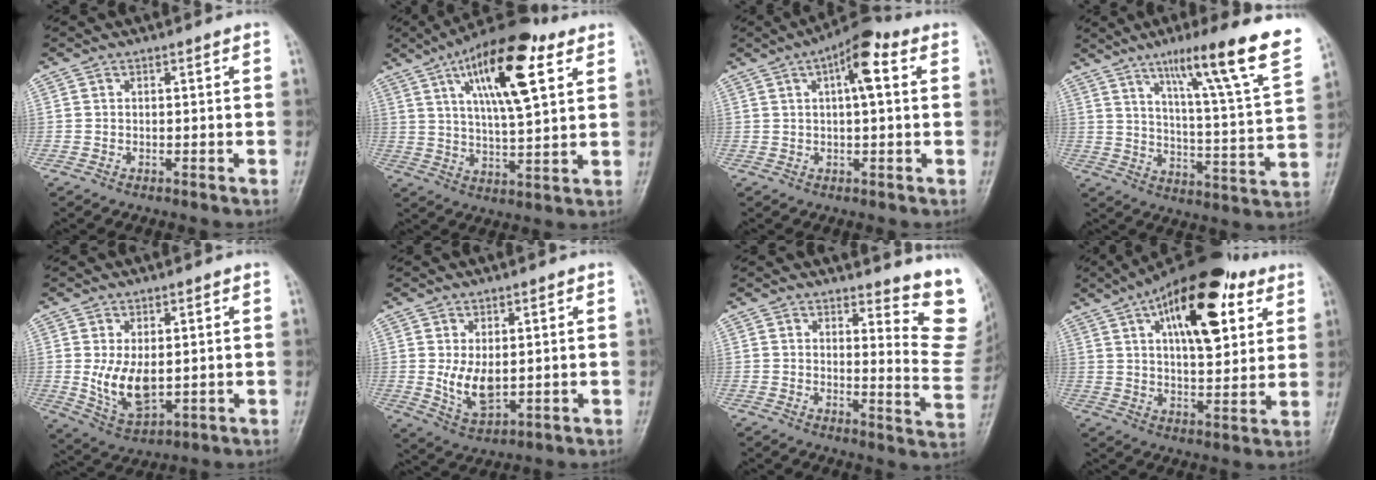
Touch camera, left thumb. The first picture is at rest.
{"total": 18.1, "force": [8.1, 5.8, 15.1], "torque": [-0.227, -0.017, 0.130]}
{"total": 8.3, "force": [2.7, 2.7, 7.3], "torque": [-0.108, 0.017, 0.032]}
{"total": 21.9, "force": [12.8, 1.8, 17.7], "torque": [-0.239, -0.044, 0.188]}
{"total": 8.3, "force": [0.4, 4.8, 6.8], "torque": [-0.113, -0.018, 0.024]}
{"total": 6.6, "force": [0.6, 3.8, 5.3], "torque": [-0.087, -0.019, 0.024]}
{"total": 12.1, "force": [8.7, 4.1, 7.4], "torque": [-0.046, -0.081, 0.089]}
{"total": 21.4, "force": [9.4, 9.7, 16.6], "torque": [-0.220, -0.017, 0.143]}